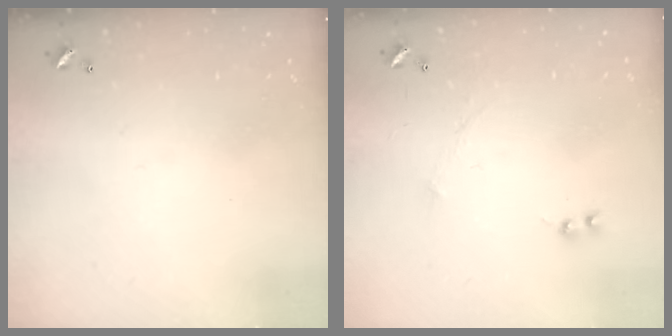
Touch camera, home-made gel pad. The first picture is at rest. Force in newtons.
{"total": 0.0}